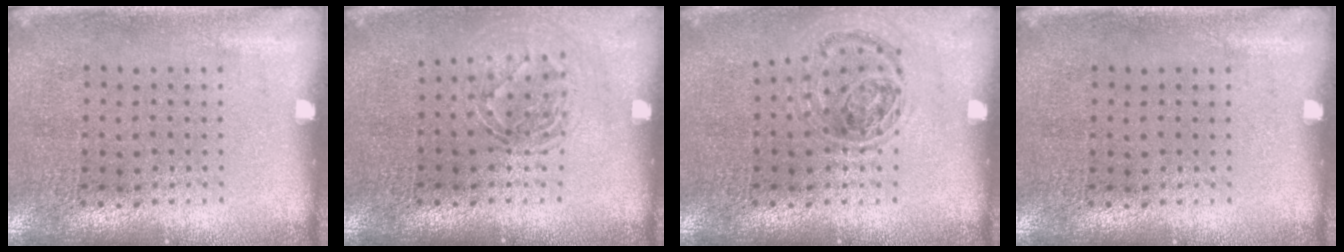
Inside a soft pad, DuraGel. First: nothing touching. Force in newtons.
{"total": 1.5, "press": 1.2, "slide": 0.9}
{"total": 0.9, "press": 0.9, "slide": 0.2}
{"total": 0.0}